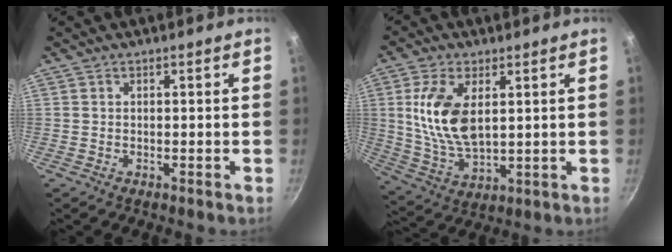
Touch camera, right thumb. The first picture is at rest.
{"total": 12.9, "force": [2.9, 6.8, 10.6], "torque": [-0.203, -0.018, 0.063]}